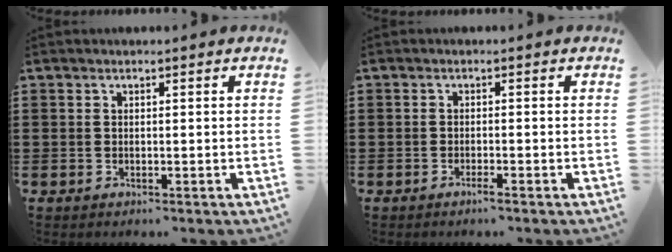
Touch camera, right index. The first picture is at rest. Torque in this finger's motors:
{"motor_torque": [2.14, 0.00, -0.02, -0.01]}